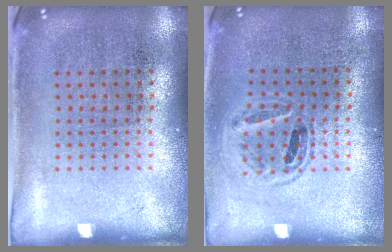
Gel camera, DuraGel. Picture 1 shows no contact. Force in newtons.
{"total": 0.9, "press": 0.8, "slide": 0.3}